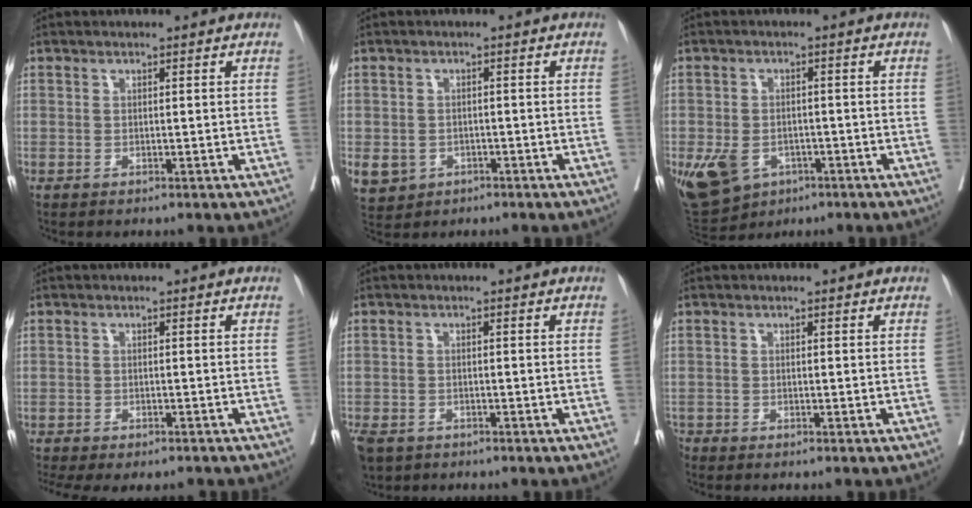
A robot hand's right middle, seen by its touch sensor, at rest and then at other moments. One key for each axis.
{"total": 8.5, "fx": -3.5, "fy": 7.2, "fz": 2.8, "tx": -0.078, "ty": 0.001, "tz": -0.046}
{"total": 11.6, "fx": -4.9, "fy": 8.7, "fz": 5.9, "tx": -0.144, "ty": -0.002, "tz": -0.065}
{"total": 9.1, "fx": -7.7, "fy": 2.6, "fz": 4.1, "tx": -0.080, "ty": -0.003, "tz": -0.102}
{"total": 8.0, "fx": -5.4, "fy": 4.5, "fz": 3.8, "tx": -0.099, "ty": -0.008, "tz": -0.080}
{"total": 1.0, "fx": -1.0, "fy": 0.1, "fz": 0.0, "tx": -0.003, "ty": -0.003, "tz": -0.019}